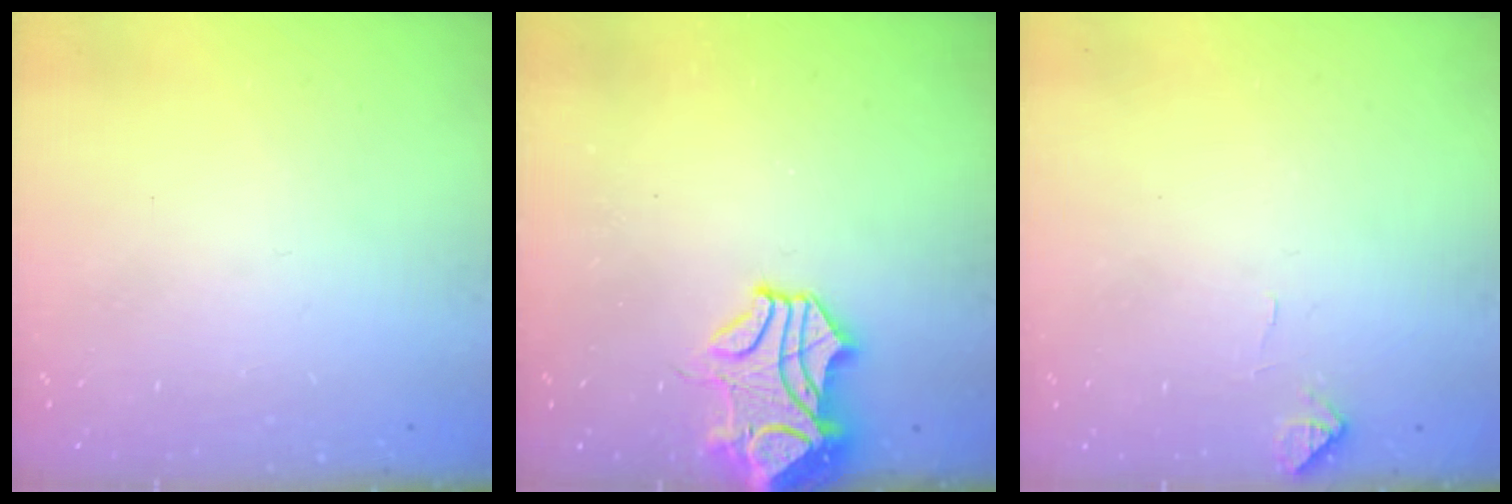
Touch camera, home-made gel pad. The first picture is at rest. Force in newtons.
{"total": 2.2, "press": 1.8, "slide": 1.1}
{"total": 2.7, "press": 2.7, "slide": 0.4}